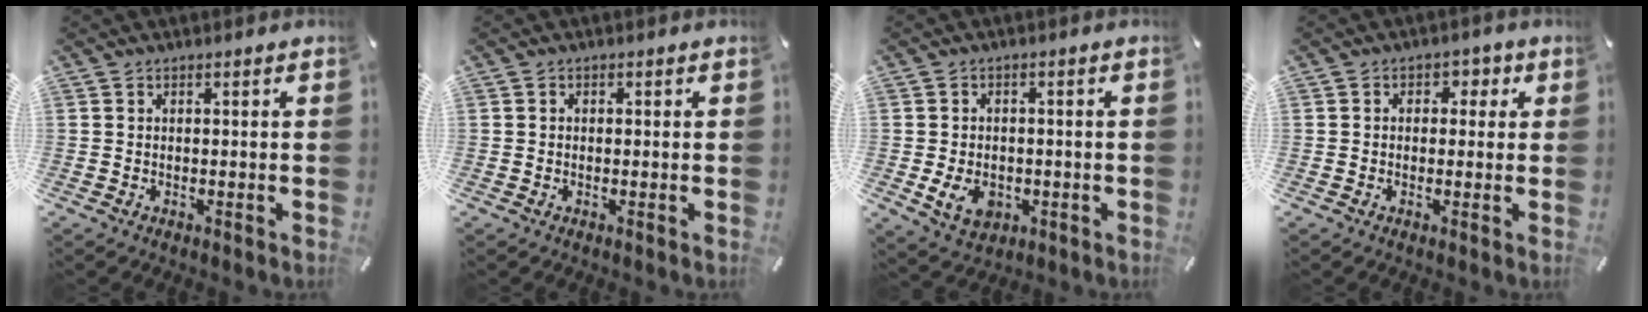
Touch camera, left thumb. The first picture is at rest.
{"total": 0.6, "force": [-0.1, 0.6, 0.2], "torque": [-0.001, 0.005, -0.004]}
{"total": 6.9, "force": [-1.6, 5.4, 4.0], "torque": [-0.077, 0.000, -0.028]}
{"total": 3.0, "force": [-0.3, 2.6, 1.4], "torque": [-0.014, 0.006, -0.014]}